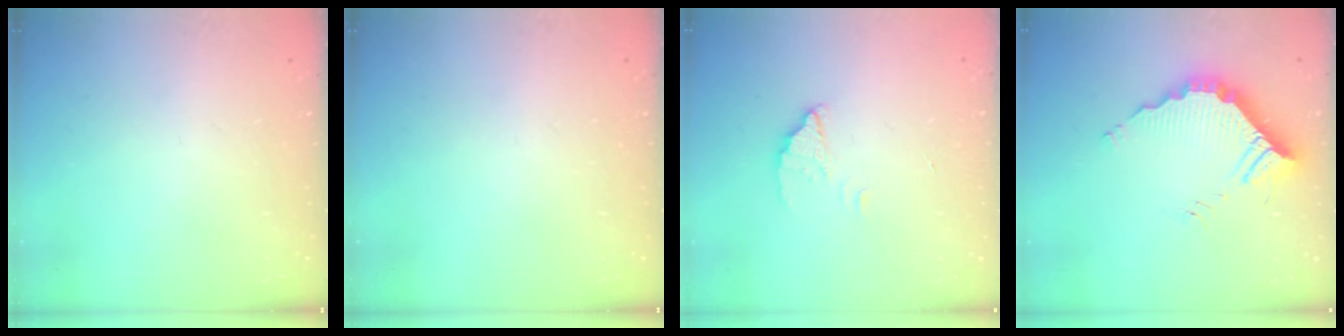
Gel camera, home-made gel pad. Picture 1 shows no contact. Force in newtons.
{"total": 0.0}
{"total": 1.8, "press": 1.8, "slide": 0.1}
{"total": 12.1, "press": 12.1, "slide": 0.3}